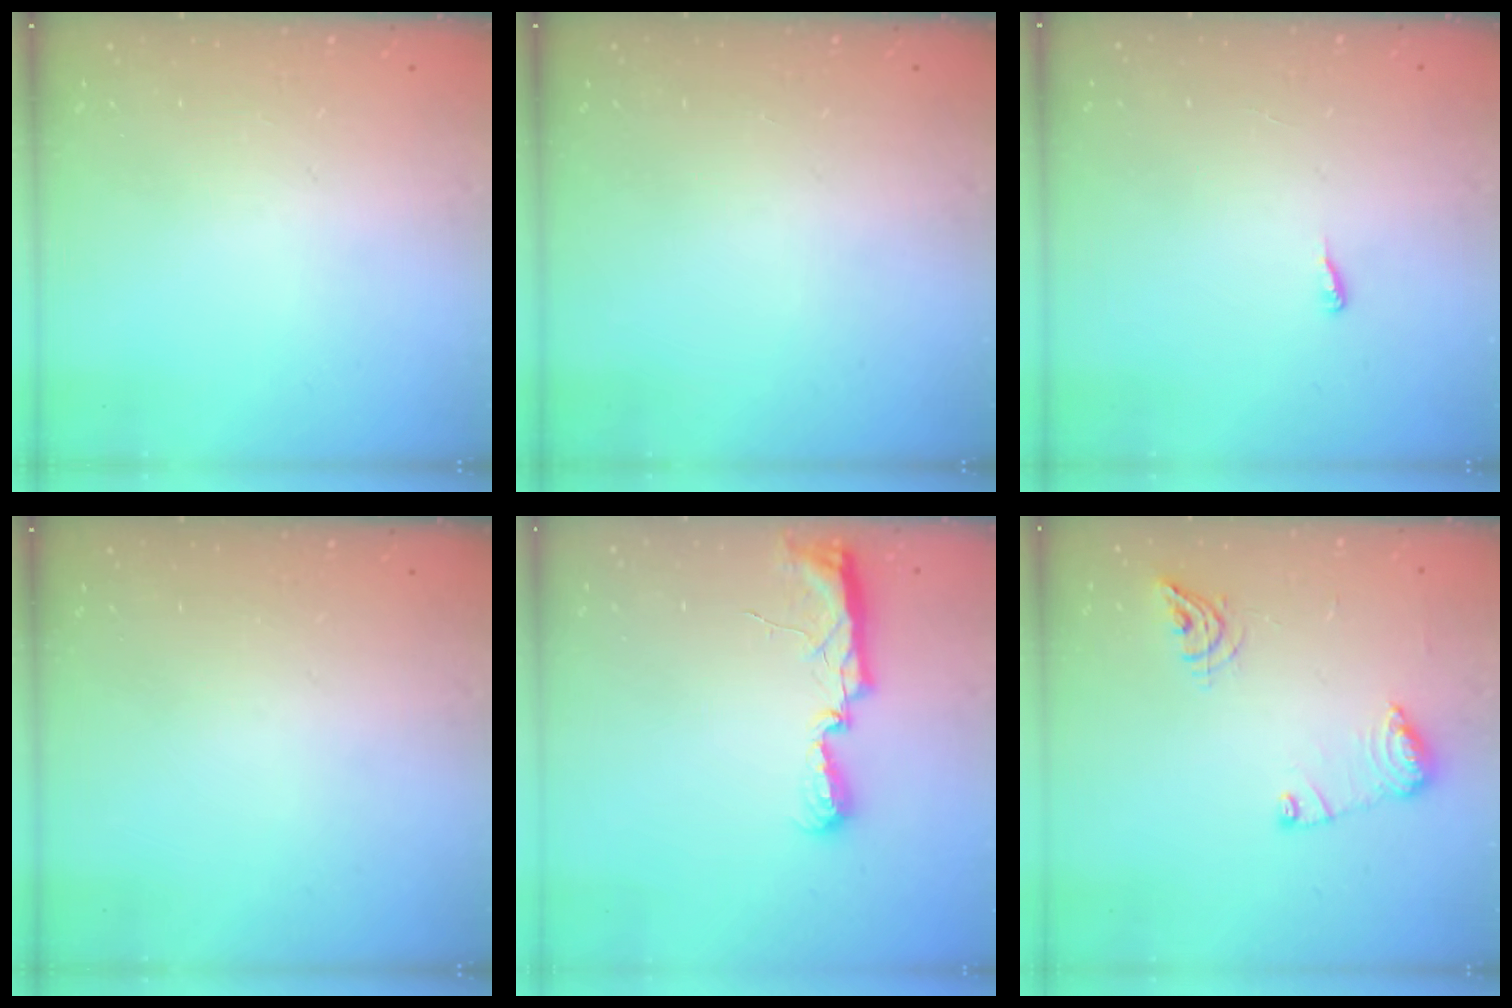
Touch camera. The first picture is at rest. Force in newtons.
{"total": 0.0}
{"total": 4.1, "press": 4.0, "slide": 0.5}
{"total": 0.0}
{"total": 11.5, "press": 10.2, "slide": 5.3}
{"total": 10.7, "press": 10.6, "slide": 1.1}